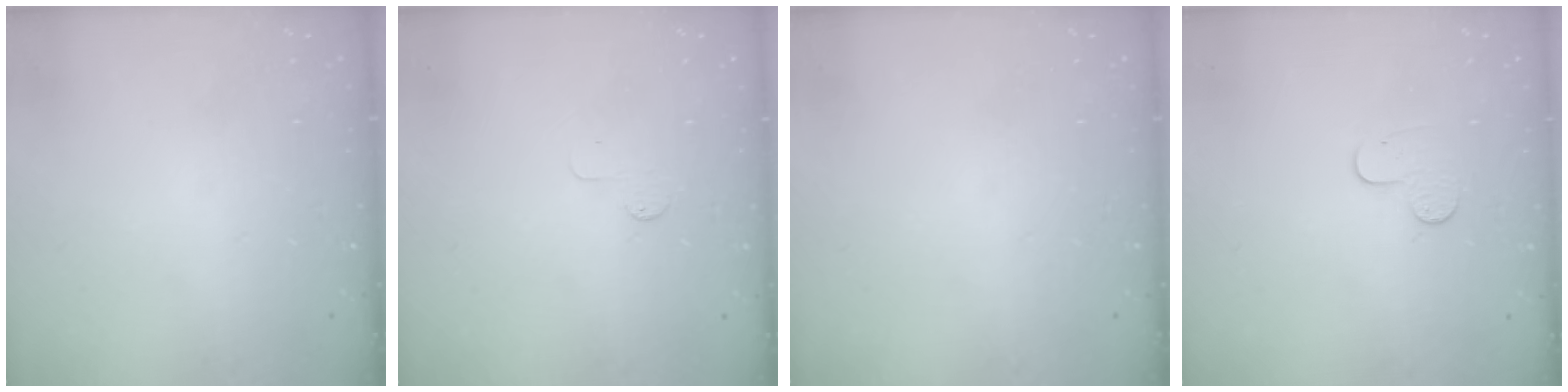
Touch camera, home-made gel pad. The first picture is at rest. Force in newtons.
{"total": 2.6, "press": 2.6, "slide": 0.3}
{"total": 0.0}
{"total": 5.9, "press": 5.9, "slide": 0.4}